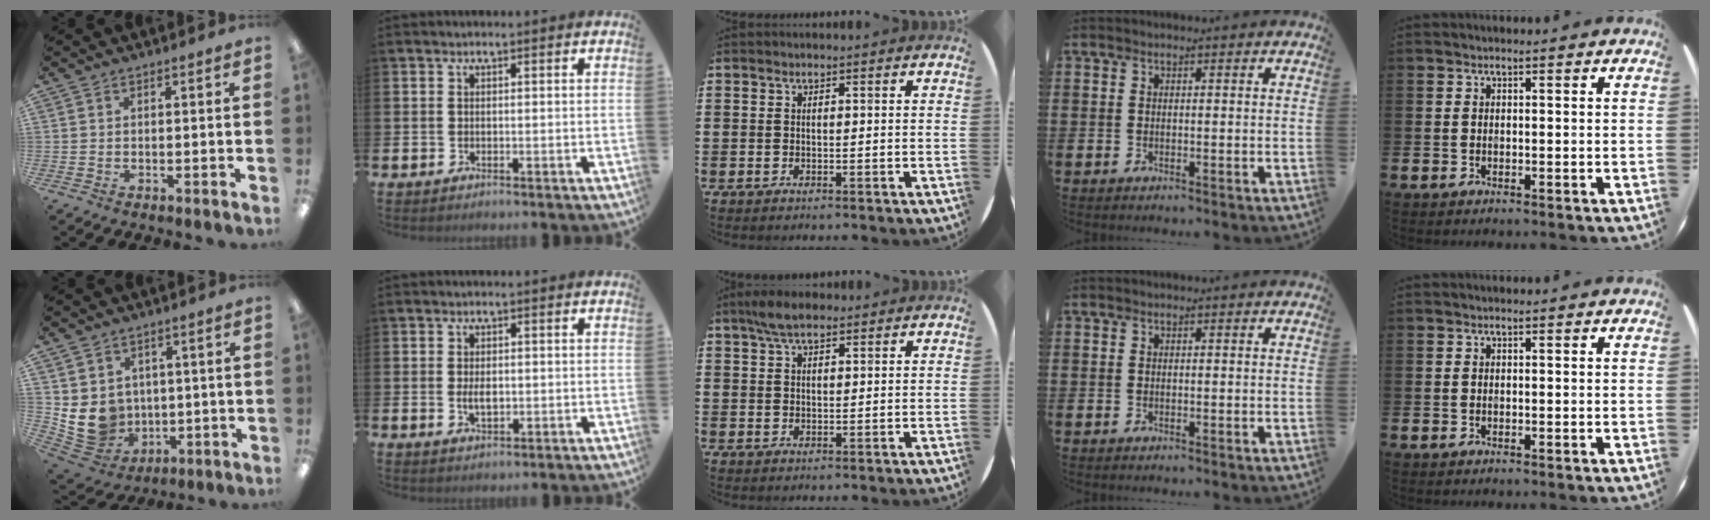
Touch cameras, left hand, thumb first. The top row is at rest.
{"thumb": {"total": 9.5, "force": [1.0, 8.9, 3.1], "torque": [-0.089, -0.013, 0.028]}, "index": {"total": 2.6, "force": [0.0, 1.4, 2.1], "torque": [-0.032, 0.000, -0.003]}, "middle": {"total": 4.3, "force": [3.2, 1.5, 2.5], "torque": [-0.056, 0.006, 0.059]}}